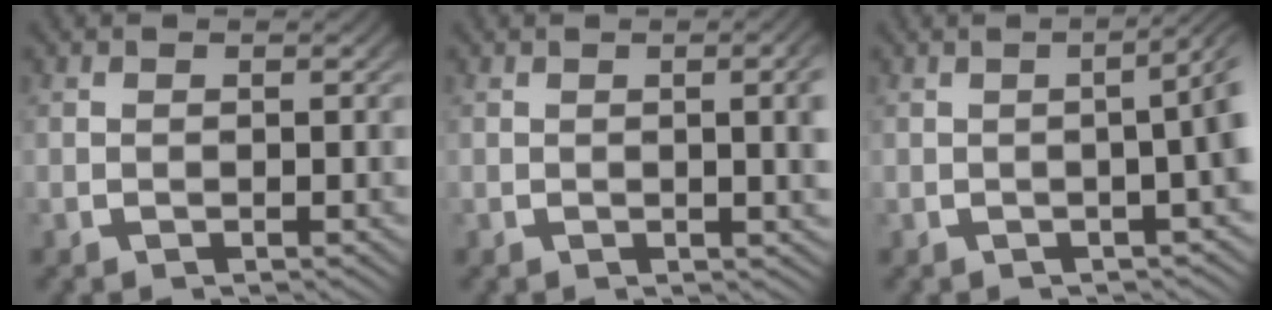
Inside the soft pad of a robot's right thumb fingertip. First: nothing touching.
{"total": 3.0, "force": [0.2, 0.7, 2.9], "torque": [-0.030, 0.002, 0.003]}
{"total": 4.6, "force": [0.8, 1.6, 4.2], "torque": [-0.045, 0.018, 0.003]}